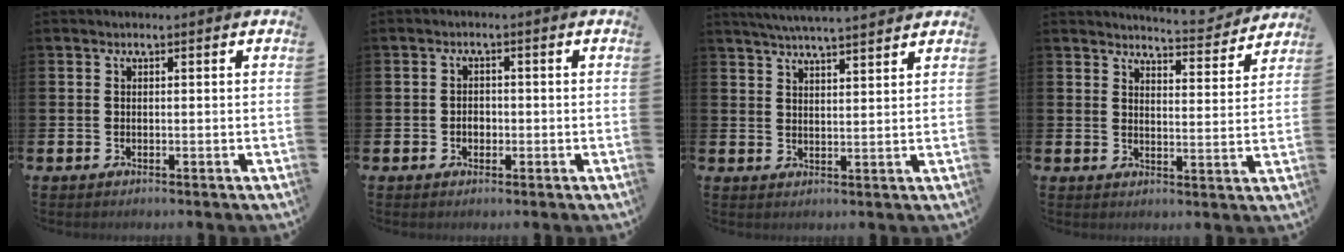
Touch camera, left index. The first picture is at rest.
{"total": 1.7, "force": [-0.4, 1.4, 0.9], "torque": [-0.009, 0.003, -0.013]}
{"total": 5.1, "force": [5.0, -0.2, 1.1], "torque": [-0.033, -0.020, 0.089]}
{"total": 5.2, "force": [5.1, 0.3, 0.6], "torque": [-0.008, -0.041, 0.086]}